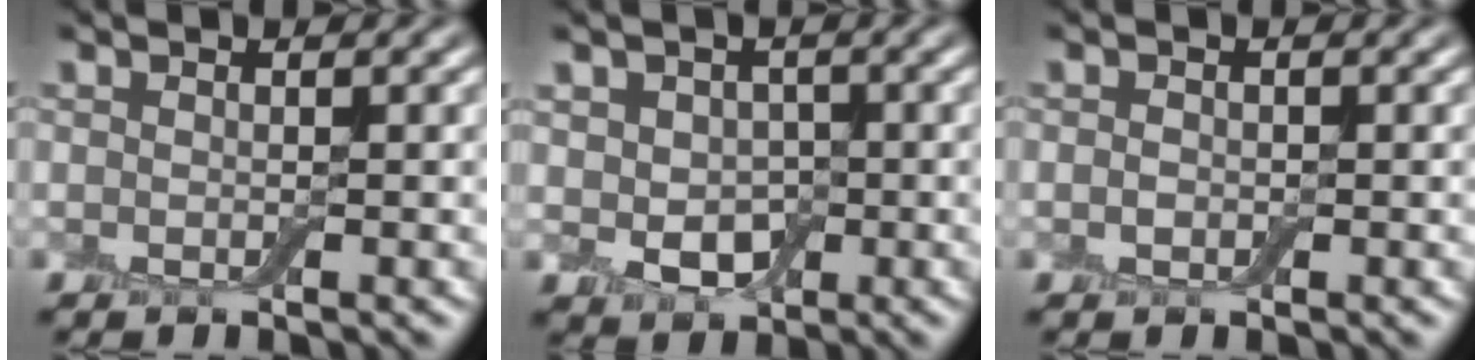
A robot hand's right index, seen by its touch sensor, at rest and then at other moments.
{"total": 3.6, "force": [0.0, 2.9, 2.2], "torque": [-0.039, -0.008, 0.004]}
{"total": 0.7, "force": [-0.2, 0.5, 0.4], "torque": [-0.010, 0.000, -0.005]}